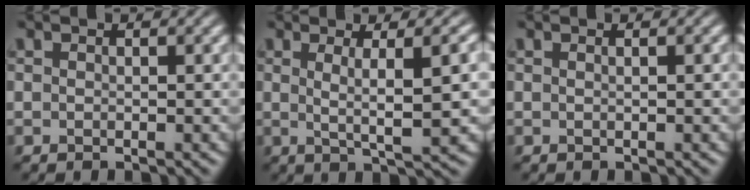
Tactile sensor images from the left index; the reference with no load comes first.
{"total": 5.5, "force": [1.0, 1.0, 5.3], "torque": [-0.081, 0.000, 0.019]}
{"total": 0.5, "force": [0.2, 0.1, 0.5], "torque": [-0.007, -0.001, -0.003]}